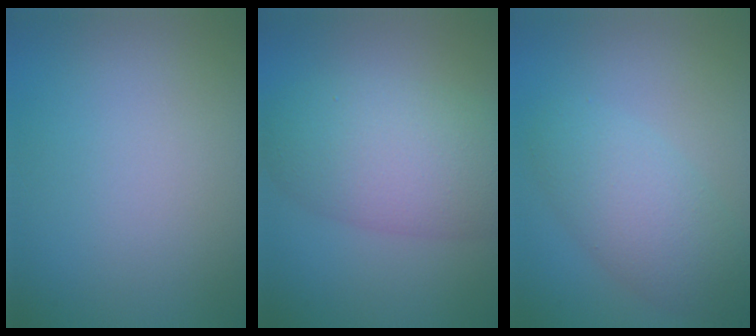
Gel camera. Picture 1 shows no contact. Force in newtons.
{"total": 7.3, "press": 7.3, "slide": 0.3}
{"total": 4.6, "press": 4.6, "slide": 0.2}